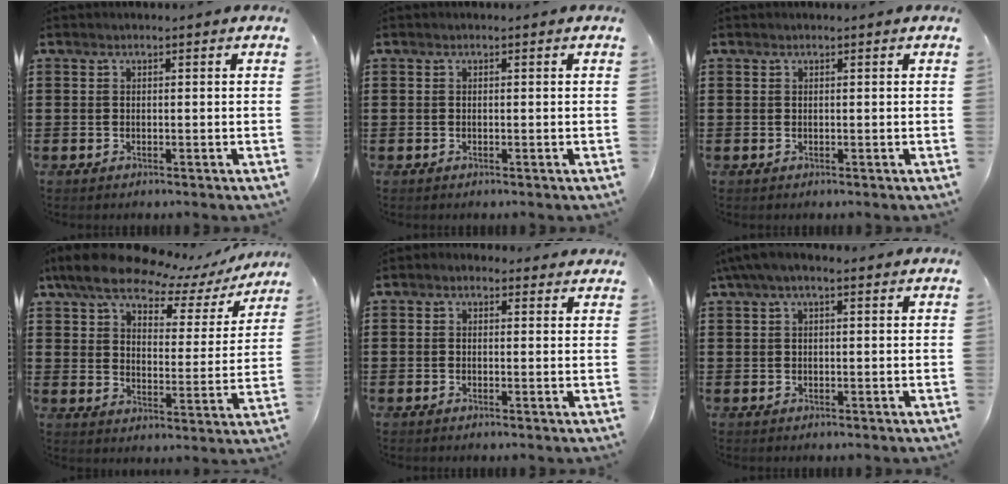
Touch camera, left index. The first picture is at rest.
{"total": 0.0}
{"total": 0.0}
{"total": 9.8, "force": [8.3, 2.7, 4.5], "torque": [-0.108, -0.041, 0.137]}
{"total": 1.3, "force": [0.8, 0.9, 0.5], "torque": [-0.013, 0.006, 0.014]}
{"total": 3.0, "force": [1.5, 0.9, 2.4], "torque": [-0.049, 0.008, 0.027]}